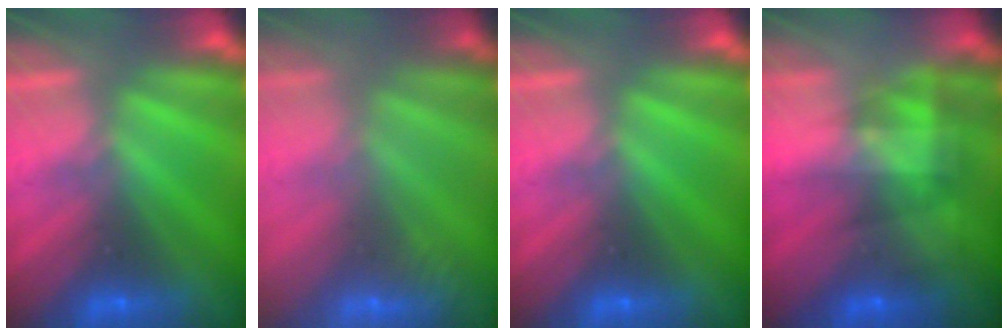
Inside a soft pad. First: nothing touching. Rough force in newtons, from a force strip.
{"total": 2.4}
{"total": 0.0}
{"total": 5.1}